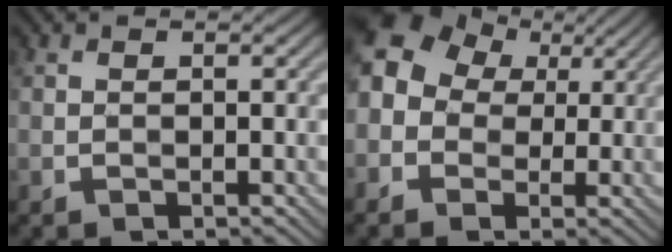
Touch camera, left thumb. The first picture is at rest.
{"total": 10.6, "force": [1.5, 8.9, 5.7], "torque": [-0.154, 0.012, 0.003]}